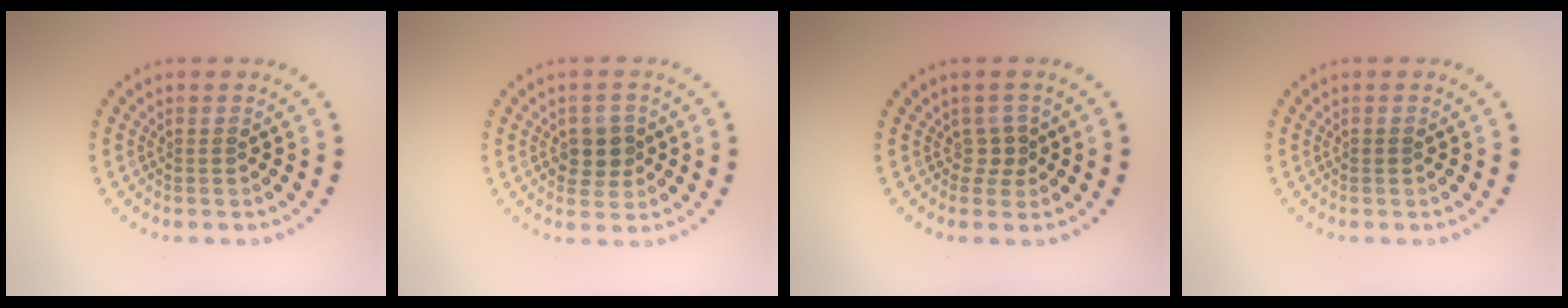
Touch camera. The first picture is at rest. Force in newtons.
{"total": 2.9, "press": 2.8, "slide": 0.8}
{"total": 1.4, "press": 0.9, "slide": 1.0}
{"total": 0.5, "press": 0.5, "slide": 0.1}